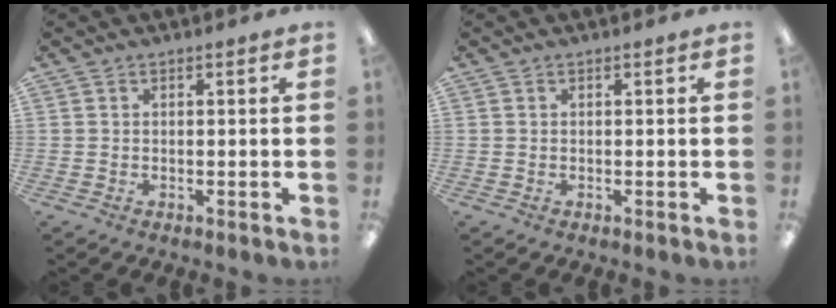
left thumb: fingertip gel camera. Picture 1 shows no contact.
{"total": 0.0}